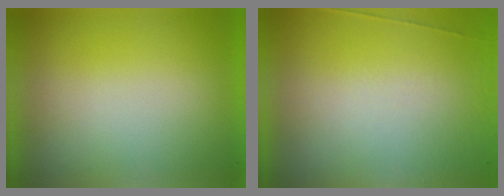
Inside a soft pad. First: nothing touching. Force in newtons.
{"total": 6.6}